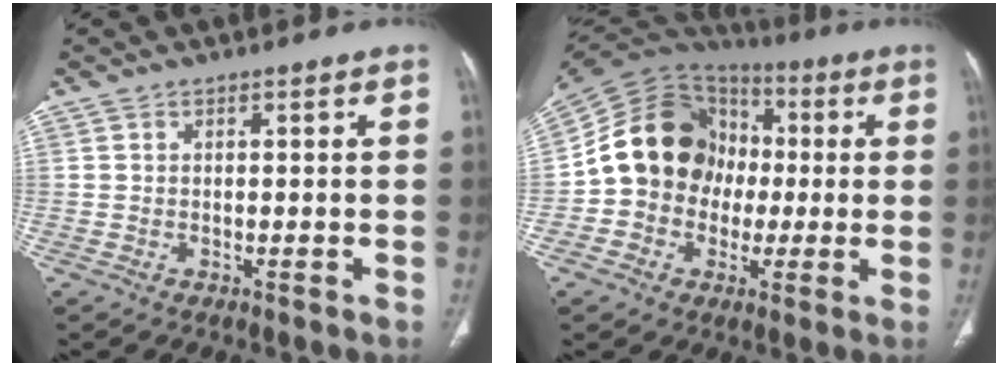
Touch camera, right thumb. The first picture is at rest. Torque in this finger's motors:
{"motor_torque": [0.18, 2.41, 1.33, -0.74, 0.17]}